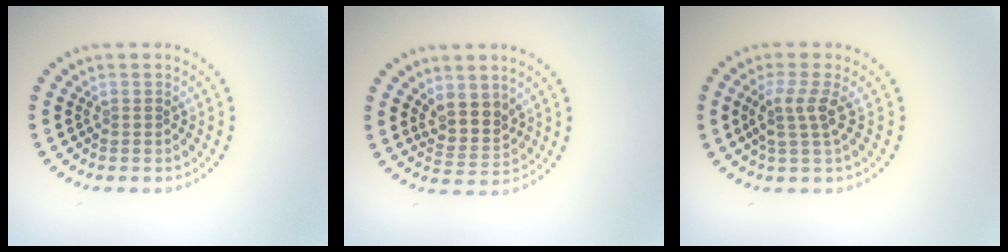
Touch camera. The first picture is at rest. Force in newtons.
{"total": 3.1, "press": 2.6, "slide": 1.6}
{"total": 2.5, "press": 1.9, "slide": 1.6}